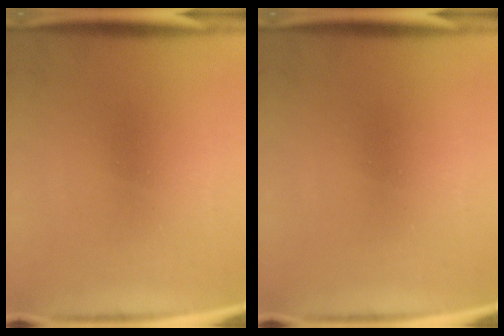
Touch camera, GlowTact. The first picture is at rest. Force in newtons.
{"total": 0.0}